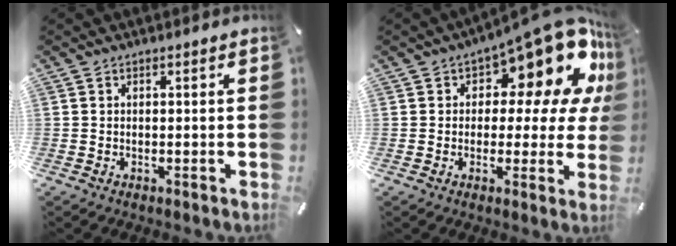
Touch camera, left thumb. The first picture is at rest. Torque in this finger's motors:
{"motor_torque": [2.47, 2.38, 0.63, 0.05, 0.14]}